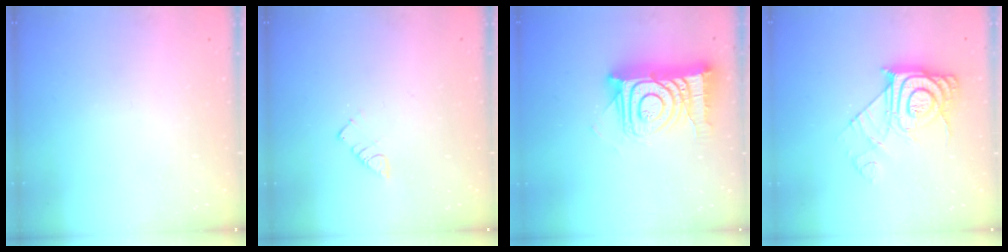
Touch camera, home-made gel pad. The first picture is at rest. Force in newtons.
{"total": 3.1, "press": 3.1, "slide": 0.3}
{"total": 17.6, "press": 17.5, "slide": 1.5}
{"total": 12.3, "press": 12.3, "slide": 1.1}